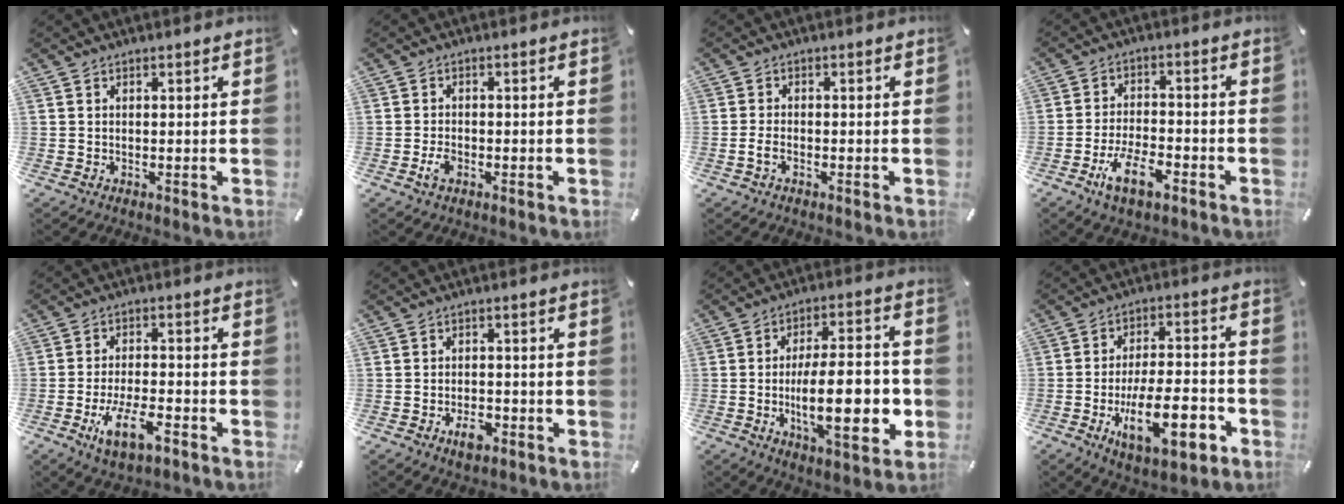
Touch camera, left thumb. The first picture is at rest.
{"total": 2.9, "force": [-1.2, 1.7, 2.0], "torque": [-0.049, 0.000, -0.025]}
{"total": 2.4, "force": [-1.1, 1.2, 1.8], "torque": [-0.037, 0.003, -0.021]}
{"total": 9.6, "force": [-5.1, 4.3, 6.9], "torque": [-0.142, 0.015, -0.093]}
{"total": 9.9, "force": [-4.7, 4.0, 7.8], "torque": [-0.156, 0.013, -0.085]}
{"total": 4.6, "force": [-2.4, 2.5, 3.0], "torque": [-0.060, 0.006, -0.044]}
{"total": 20.2, "force": [-3.7, 7.1, 18.5], "torque": [-0.293, -0.004, -0.056]}
{"total": 17.8, "force": [-6.6, 7.3, 14.9], "torque": [-0.231, 0.015, -0.100]}